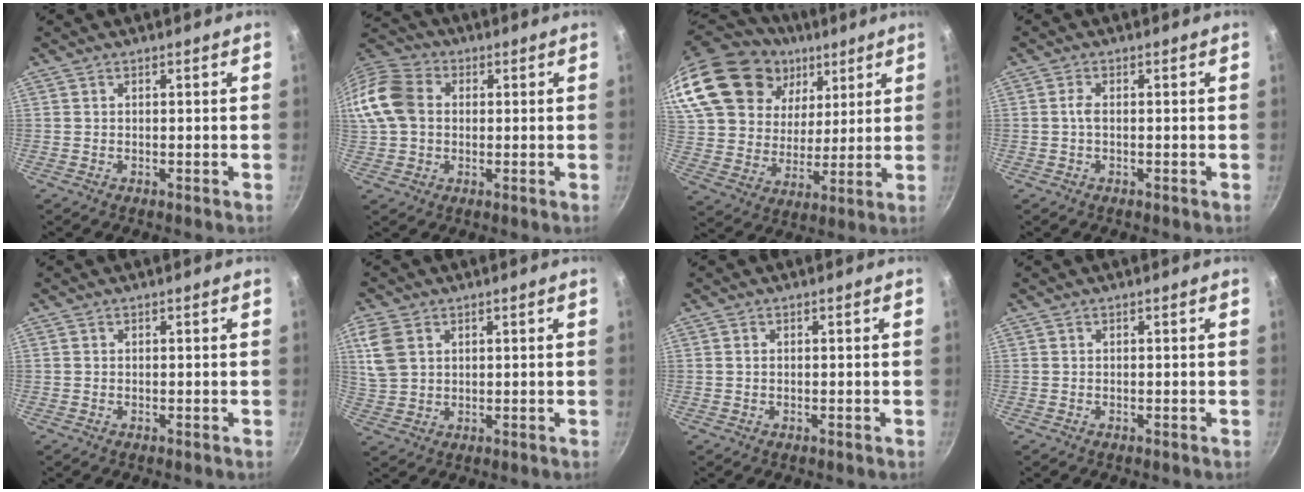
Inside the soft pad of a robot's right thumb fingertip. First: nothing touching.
{"total": 14.3, "force": [1.3, 11.1, 8.8], "torque": [-0.175, 0.025, 0.010]}
{"total": 31.6, "force": [15.6, 21.8, 16.8], "torque": [-0.353, 0.011, 0.293]}
{"total": 1.6, "force": [-0.1, 0.6, 1.5], "torque": [-0.038, 0.005, -0.006]}
{"total": 0.0}
{"total": 7.0, "force": [2.7, 4.9, 4.2], "torque": [-0.079, -0.005, 0.060]}
{"total": 0.5, "force": [0.1, 0.3, 0.4], "torque": [-0.007, 0.001, 0.002]}
{"total": 0.0}